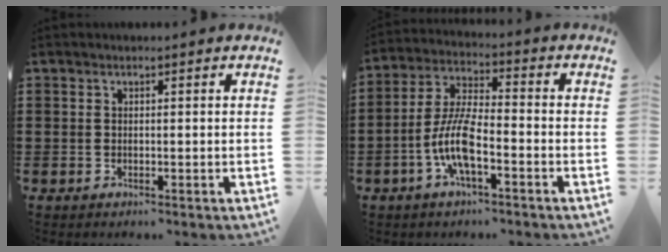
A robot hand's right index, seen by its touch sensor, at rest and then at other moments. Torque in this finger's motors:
{"motor_torque": [2.14, 0.00, 0.64, 0.21]}